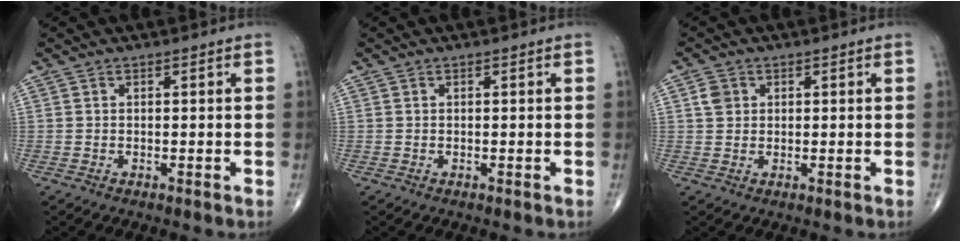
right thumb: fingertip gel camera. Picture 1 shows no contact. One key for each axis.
{"total": 0.0}
{"total": 2.6, "fx": 0.8, "fy": 2.2, "fz": 1.1, "tx": -0.012, "ty": 0.000, "tz": 0.014}